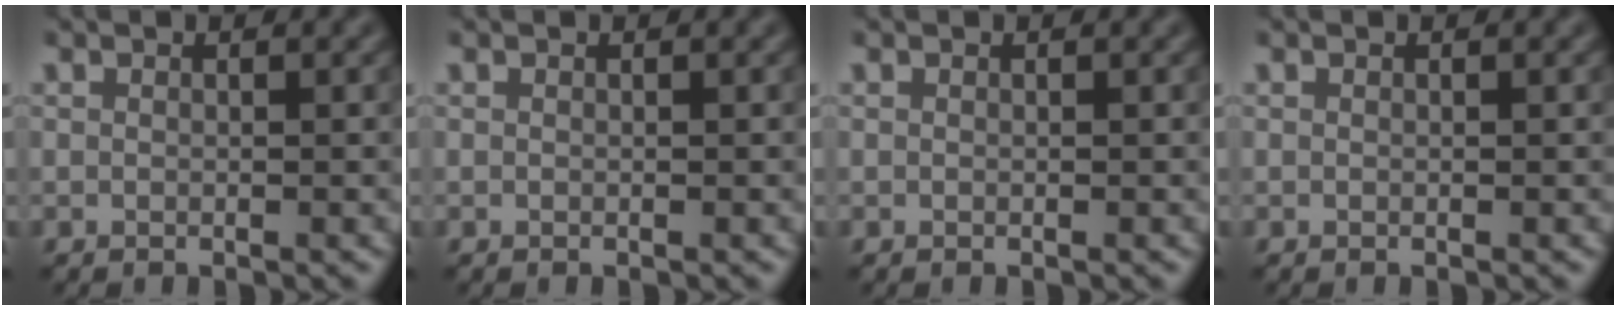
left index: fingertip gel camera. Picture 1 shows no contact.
{"total": 0.0}
{"total": 0.0}
{"total": 0.0}